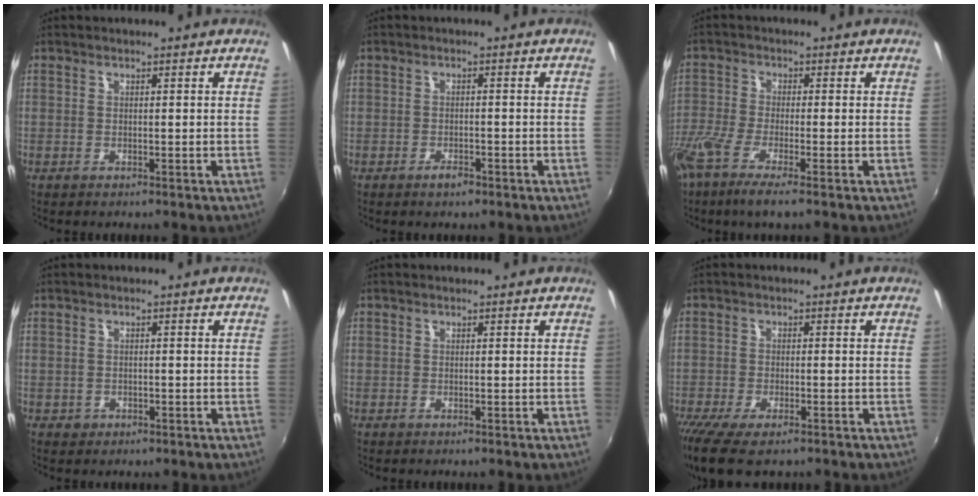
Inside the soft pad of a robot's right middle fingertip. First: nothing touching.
{"total": 1.9, "force": [-1.4, 0.8, 1.1], "torque": [-0.023, -0.001, -0.024]}
{"total": 7.9, "force": [-5.3, 0.8, 5.8], "torque": [-0.136, -0.031, -0.108]}
{"total": 1.6, "force": [-0.6, 1.4, 0.6], "torque": [-0.013, -0.002, -0.007]}
{"total": 0.0}
{"total": 10.0, "force": [-7.1, 3.2, 6.3], "torque": [-0.151, -0.045, -0.124]}